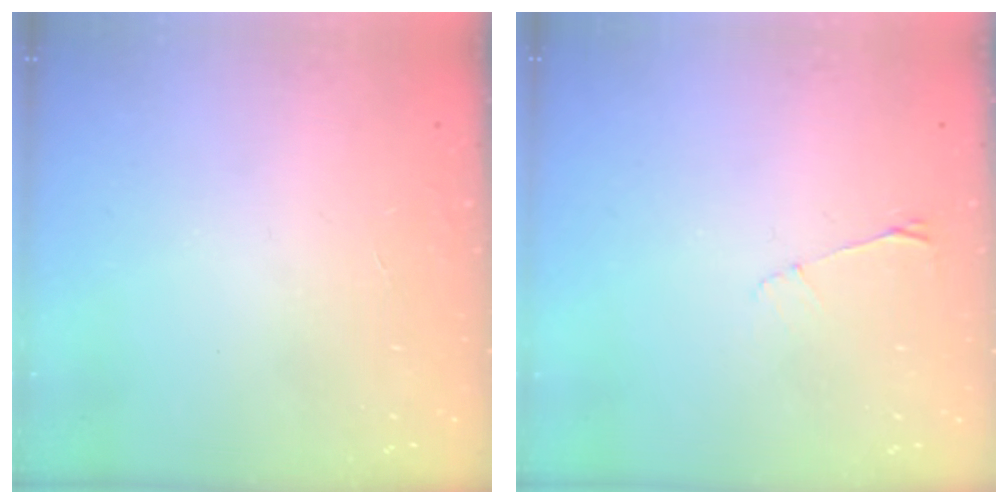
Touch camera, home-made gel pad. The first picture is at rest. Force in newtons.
{"total": 3.0, "press": 3.0, "slide": 0.5}